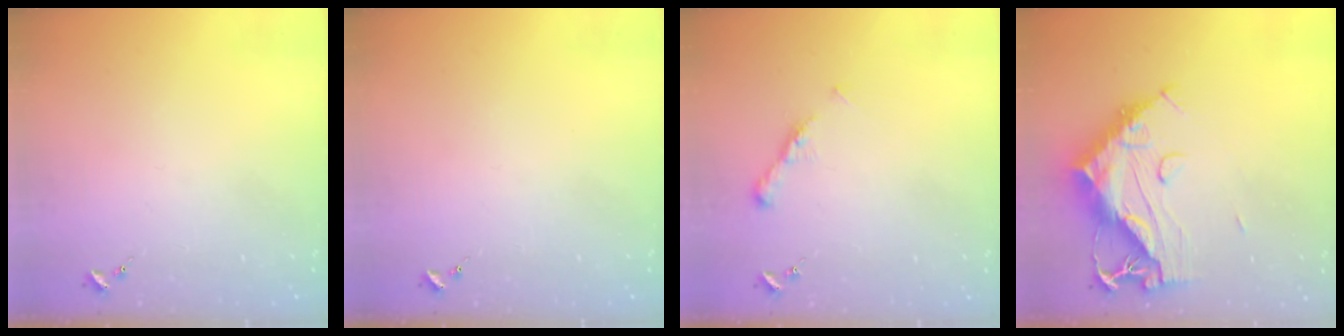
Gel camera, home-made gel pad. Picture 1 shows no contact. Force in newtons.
{"total": 0.0}
{"total": 6.8, "press": 6.7, "slide": 0.6}
{"total": 17.4, "press": 17.3, "slide": 1.6}